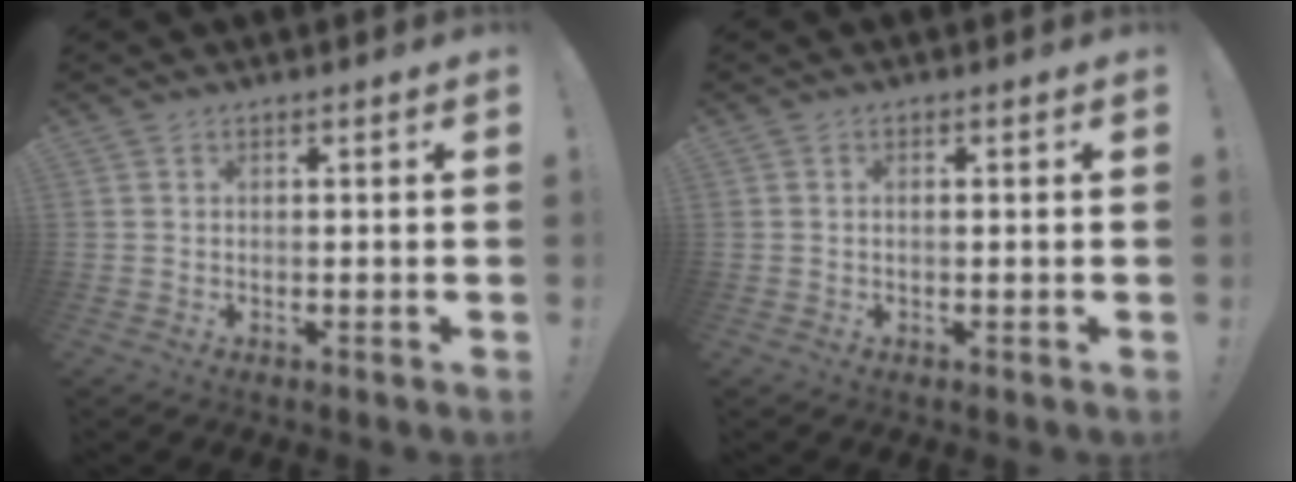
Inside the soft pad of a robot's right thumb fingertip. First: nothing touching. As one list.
[{"total": 0.8, "force": [-0.1, 0.2, 0.8], "torque": [-0.020, 0.004, 0.000]}]